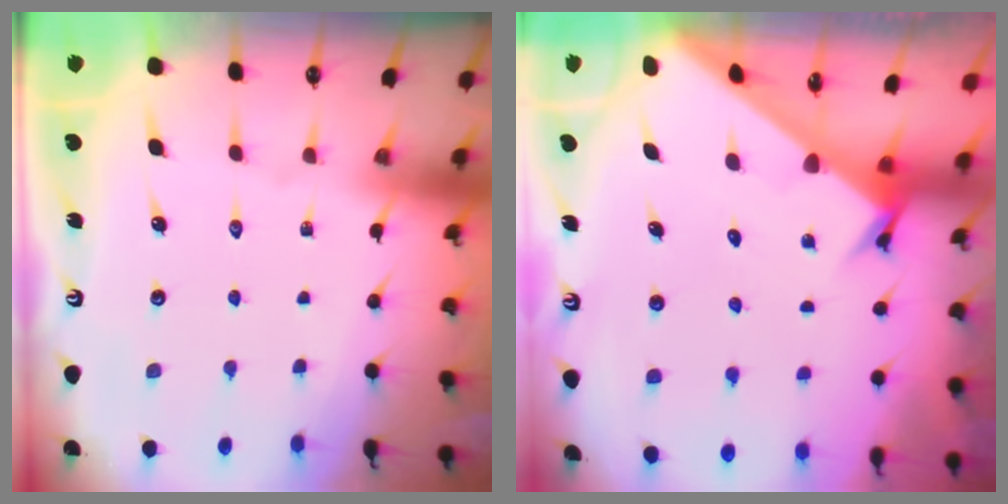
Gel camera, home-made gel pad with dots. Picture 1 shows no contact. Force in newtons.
{"total": 2.1, "press": 2.1, "slide": 0.2}